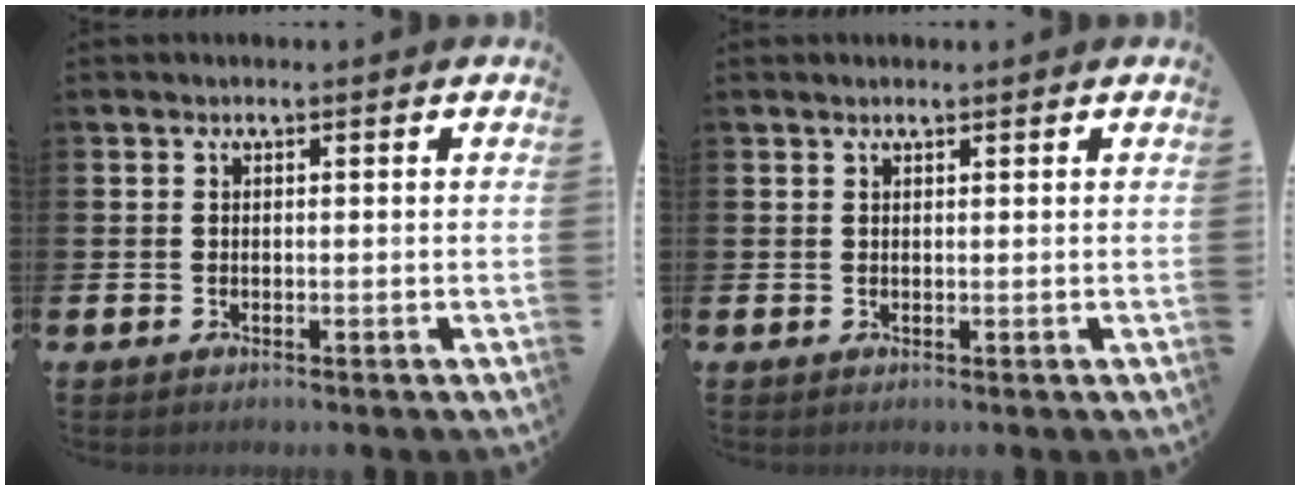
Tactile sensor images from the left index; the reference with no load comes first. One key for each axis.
{"total": 0.7, "fx": 0.7, "fy": 0.1, "fz": 0.3, "tx": 0.002, "ty": -0.002, "tz": 0.011}